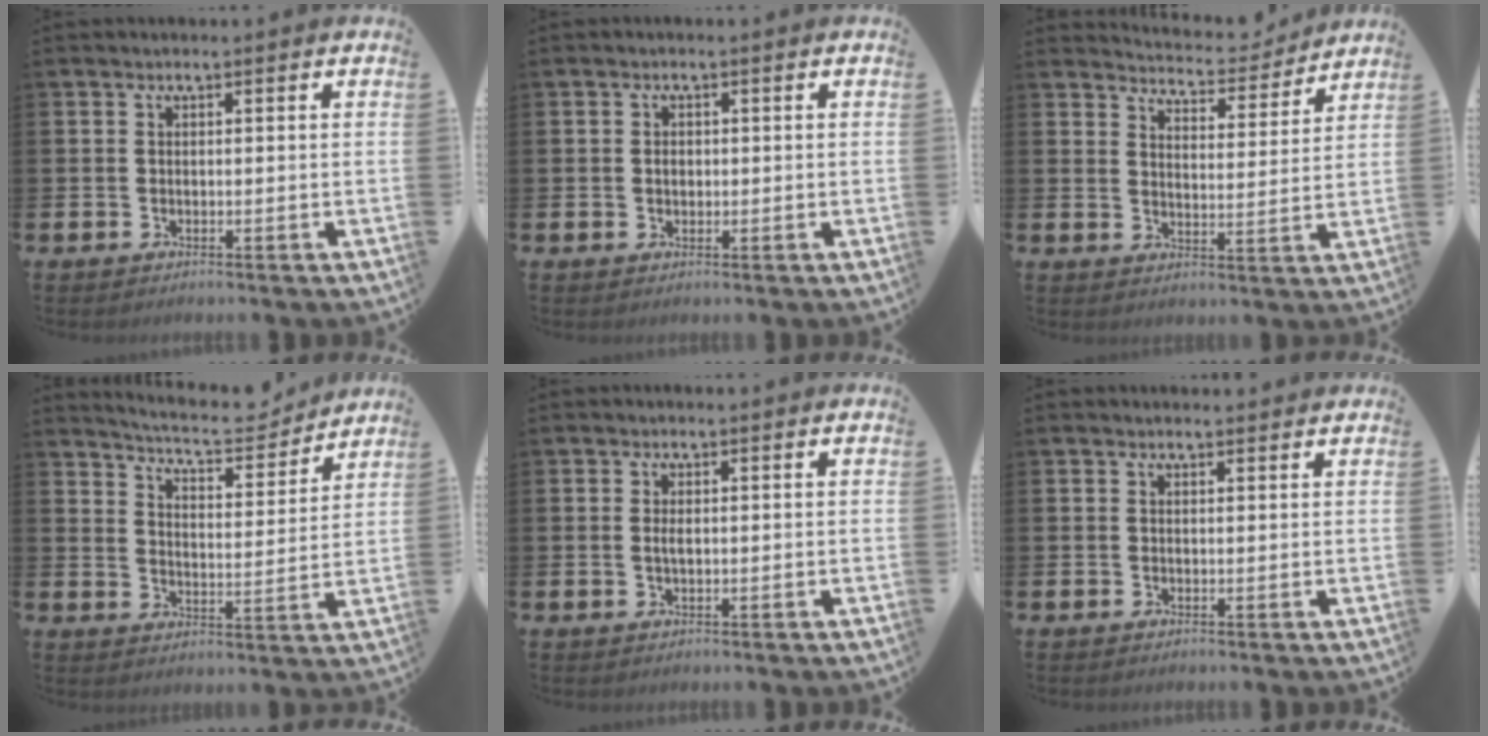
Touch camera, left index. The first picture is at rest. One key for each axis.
{"total": 1.2, "fx": 0.1, "fy": 1.0, "fz": 0.7, "tx": -0.007, "ty": 0.004, "tz": -0.003}
{"total": 5.4, "fx": 5.4, "fy": 0.7, "fz": 0.3, "tx": -0.017, "ty": -0.043, "tz": 0.092}
{"total": 6.8, "fx": 6.5, "fy": 0.9, "fz": 1.6, "tx": -0.046, "ty": -0.047, "tz": 0.109}
{"total": 1.2, "fx": 0.1, "fy": 0.5, "fz": 1.1, "tx": -0.022, "ty": 0.004, "tz": 0.000}
{"total": 0.8, "fx": 0.8, "fy": 0.1, "fz": 0.2, "tx": 0.005, "ty": -0.001, "tz": 0.012}